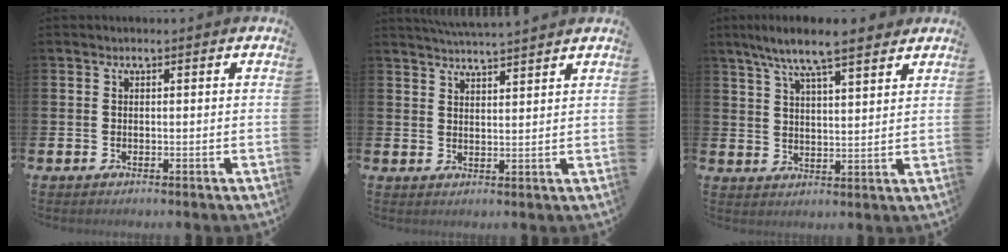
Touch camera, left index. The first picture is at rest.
{"total": 4.1, "force": [4.1, -0.4, 0.3], "torque": [-0.011, -0.021, 0.073]}
{"total": 8.1, "force": [7.2, 1.0, 3.6], "torque": [-0.088, -0.023, 0.130]}